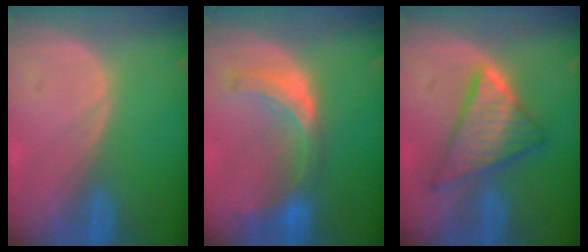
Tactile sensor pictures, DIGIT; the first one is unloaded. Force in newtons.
{"total": 8.0, "press": 7.1, "slide": 3.8}
{"total": 8.2, "press": 8.1, "slide": 0.5}